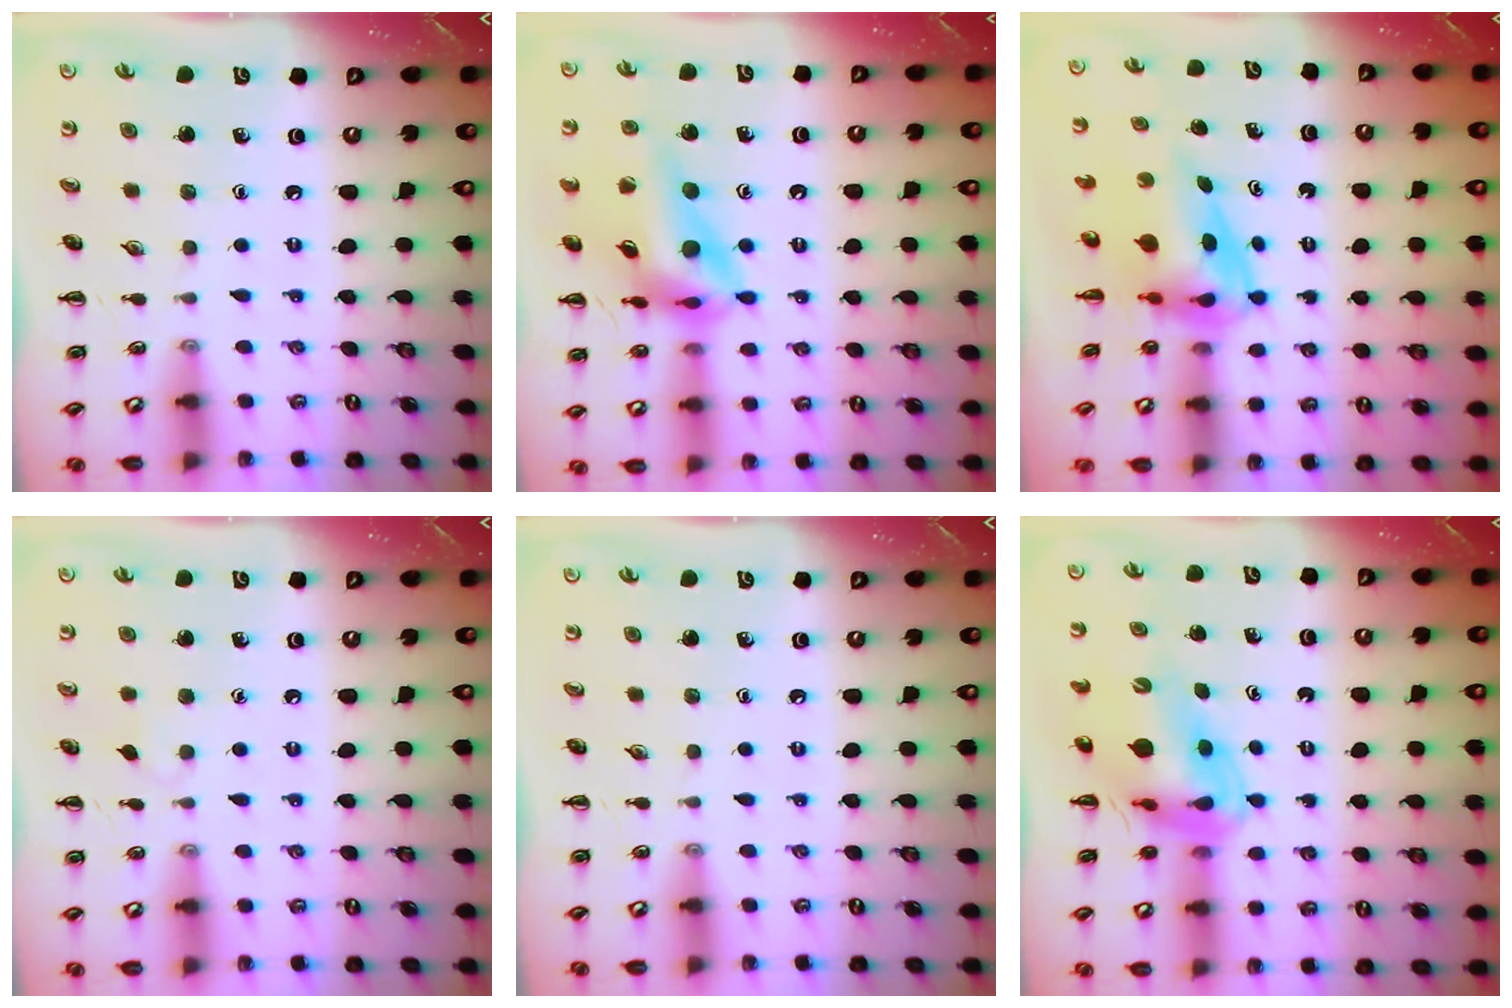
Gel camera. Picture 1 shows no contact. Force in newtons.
{"total": 16.8, "press": 16.2, "slide": 4.4}
{"total": 4.0, "press": 3.9, "slide": 0.7}
{"total": 2.8, "press": 2.5, "slide": 1.1}
{"total": 0.0}
{"total": 11.9, "press": 11.3, "slide": 3.7}